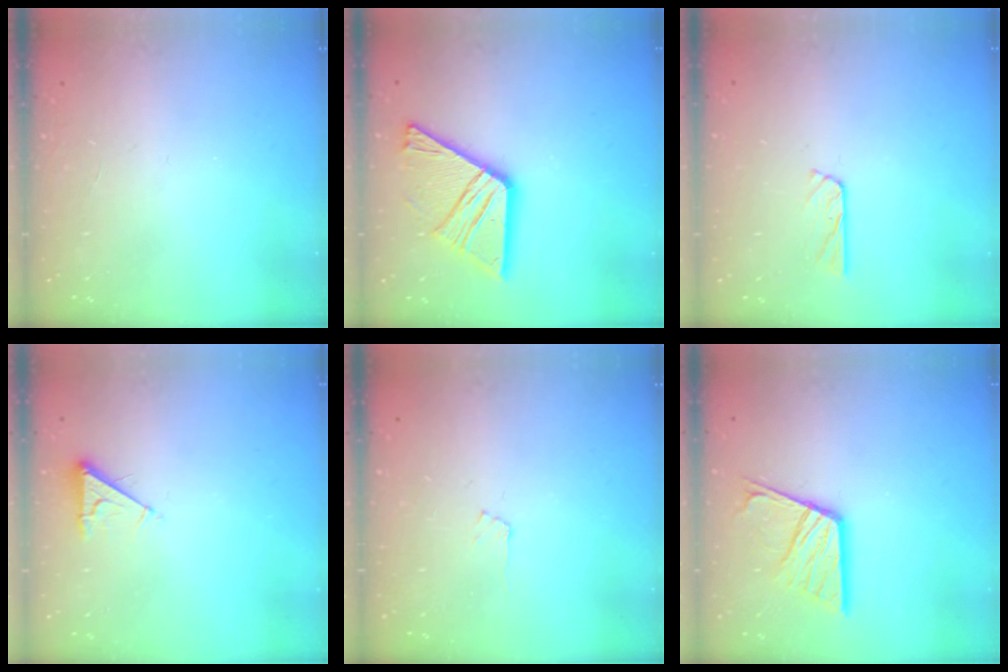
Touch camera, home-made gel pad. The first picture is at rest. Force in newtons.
{"total": 18.0, "press": 17.9, "slide": 1.8}
{"total": 4.3, "press": 4.3, "slide": 0.4}
{"total": 4.5, "press": 4.5, "slide": 0.7}
{"total": 3.1, "press": 3.1, "slide": 0.4}
{"total": 15.5, "press": 15.4, "slide": 1.6}